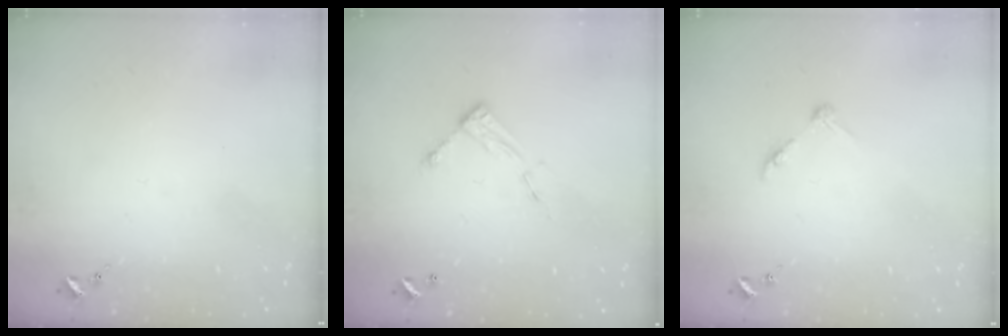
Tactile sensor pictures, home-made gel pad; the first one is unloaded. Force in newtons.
{"total": 7.5, "press": 7.5, "slide": 0.3}
{"total": 5.2, "press": 5.2, "slide": 0.6}